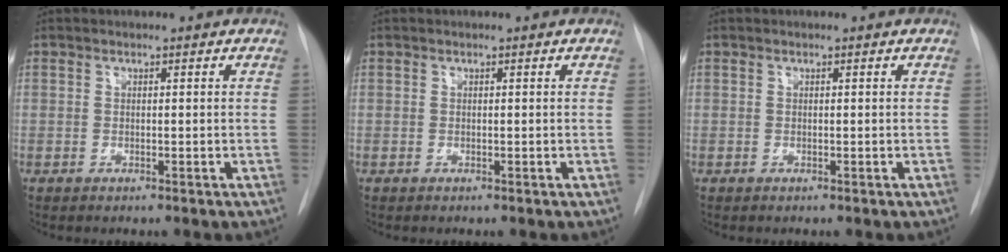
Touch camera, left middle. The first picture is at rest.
{"total": 0.0}
{"total": 0.0}